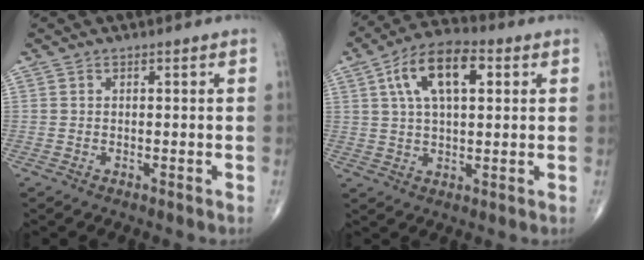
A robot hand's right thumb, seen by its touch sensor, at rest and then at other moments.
{"total": 12.8, "force": [4.1, 6.1, 10.5], "torque": [-0.179, 0.015, 0.066]}